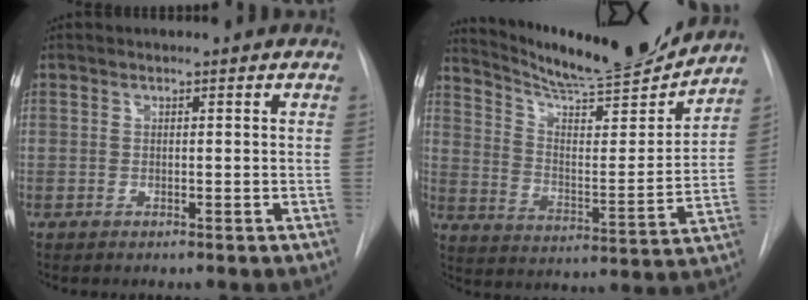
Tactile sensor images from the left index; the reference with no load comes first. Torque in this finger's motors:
{"motor_torque": [0.23, -0.44, 0.12, 0.05]}